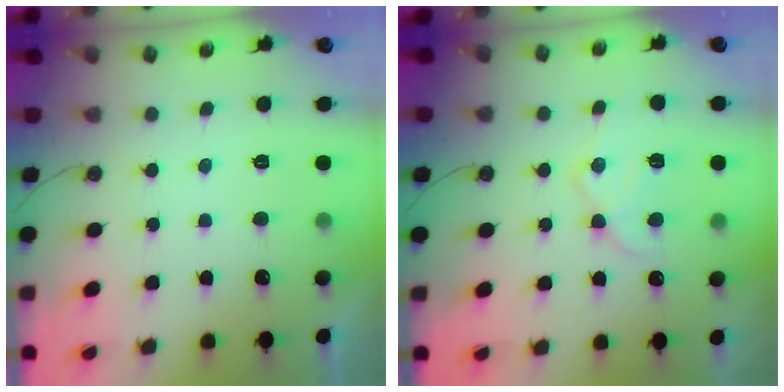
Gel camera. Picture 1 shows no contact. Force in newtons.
{"total": 13.1, "press": 13.1, "slide": 1.2}